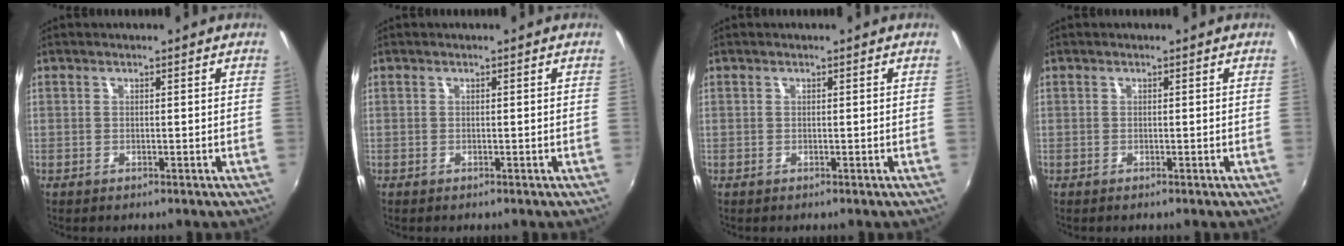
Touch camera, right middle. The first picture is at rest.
{"total": 0.0}
{"total": 0.0}
{"total": 0.0}